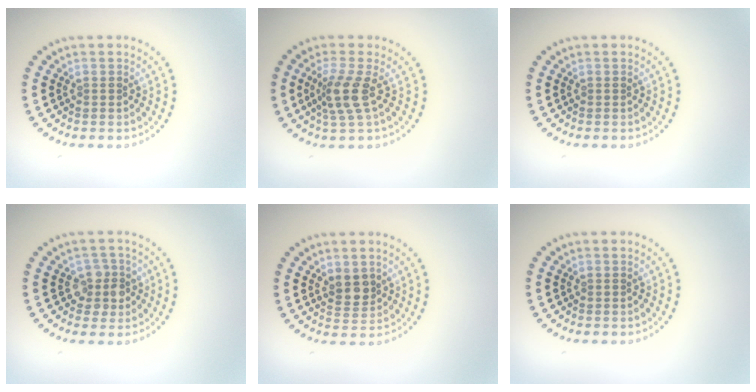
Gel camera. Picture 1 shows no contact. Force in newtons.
{"total": 2.7, "press": 2.1, "slide": 1.7}
{"total": 0.0}
{"total": 2.4, "press": 2.2, "slide": 1.1}
{"total": 1.9, "press": 1.8, "slide": 0.7}
{"total": 0.0}